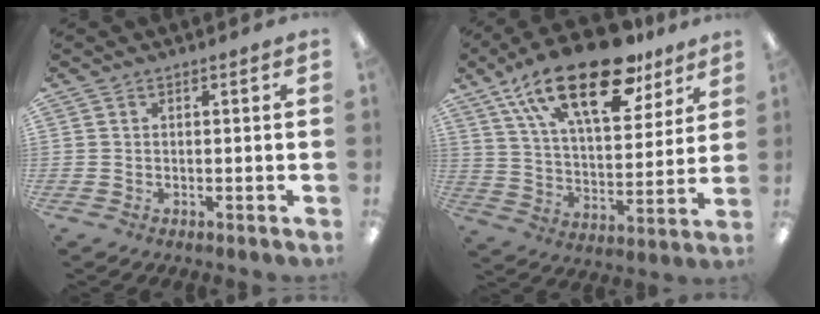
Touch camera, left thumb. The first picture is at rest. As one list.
[{"total": 24.6, "force": [15.7, 10.5, 15.7], "torque": [-0.268, -0.076, 0.270]}]